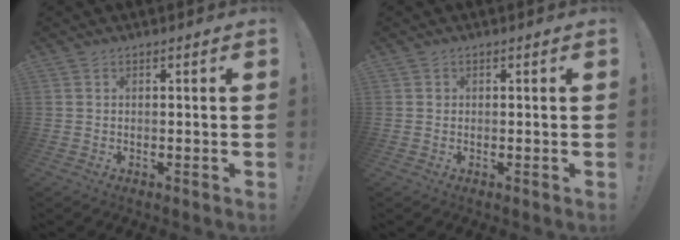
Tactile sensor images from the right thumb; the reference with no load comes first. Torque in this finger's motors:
{"motor_torque": [-0.13, 0.11, 0.26, 0.06, -0.04]}